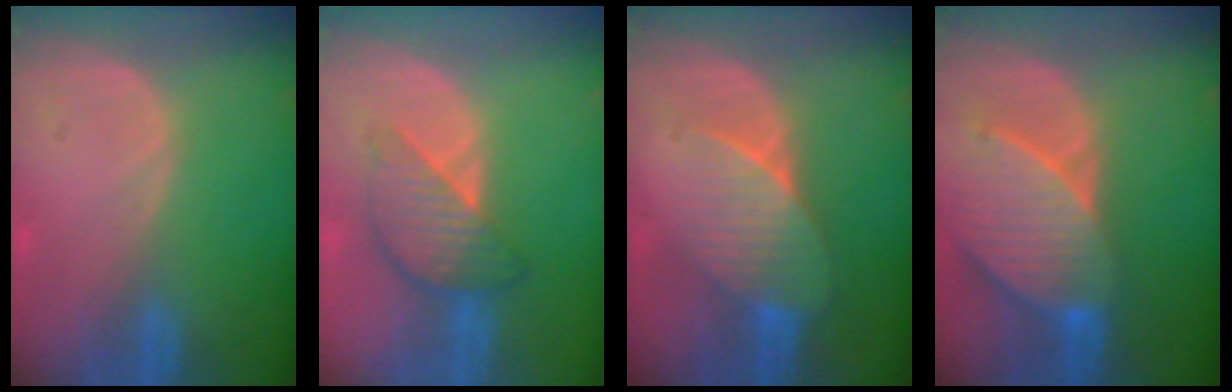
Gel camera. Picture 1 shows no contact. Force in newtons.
{"total": 6.0, "press": 6.0, "slide": 0.4}
{"total": 7.3, "press": 6.9, "slide": 2.5}
{"total": 9.3, "press": 8.6, "slide": 3.6}